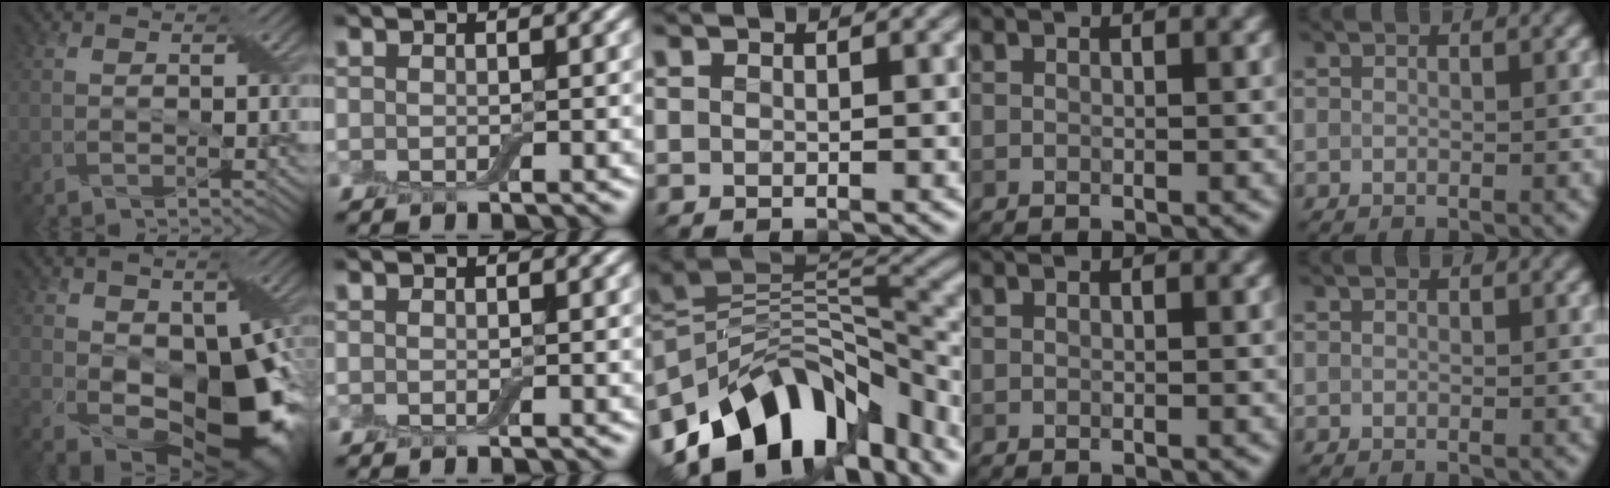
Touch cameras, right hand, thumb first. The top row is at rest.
{"thumb": {"total": 14.1, "force": [0.0, 8.7, 11.1], "torque": [-0.180, -0.021, 0.010]}, "middle": {"total": 13.4, "force": [-7.7, 7.7, 7.9], "torque": [-0.145, 0.013, -0.135]}}